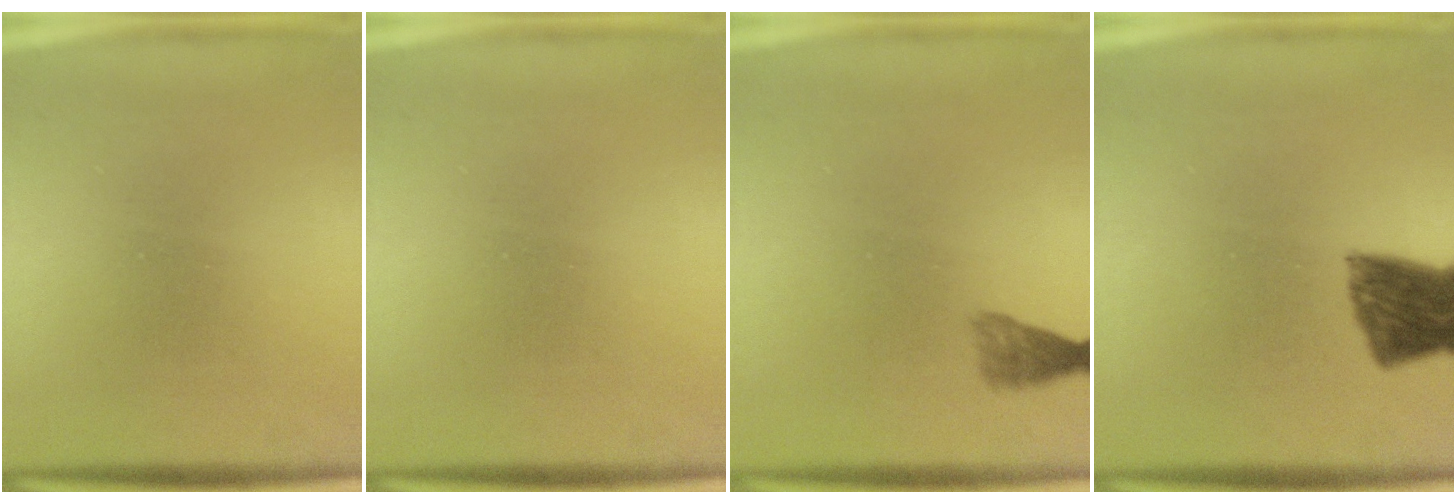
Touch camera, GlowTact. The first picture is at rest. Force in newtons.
{"total": 0.0}
{"total": 2.4}
{"total": 8.6}